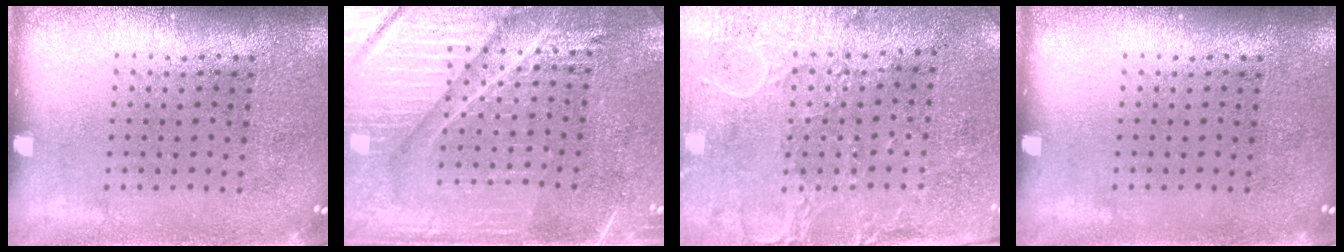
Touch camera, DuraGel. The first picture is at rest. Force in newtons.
{"total": 4.6, "press": 4.2, "slide": 1.6}
{"total": 2.9, "press": 2.3, "slide": 1.7}
{"total": 0.0}